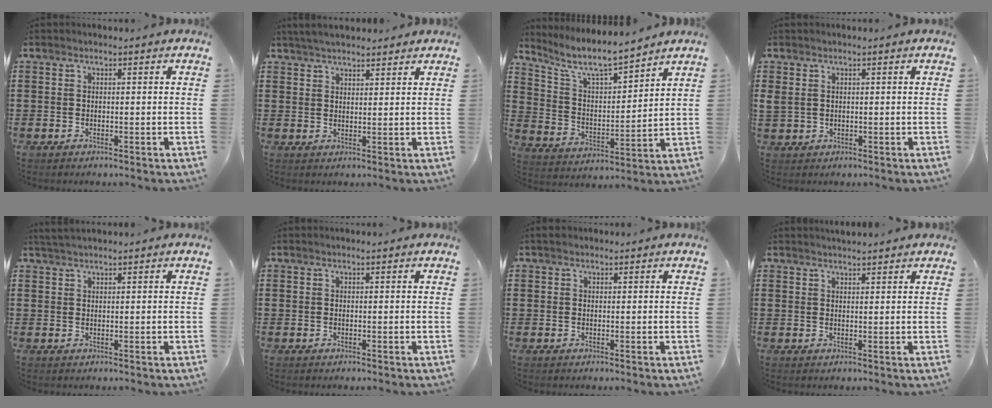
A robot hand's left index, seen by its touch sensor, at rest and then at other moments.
{"total": 3.2, "force": [3.1, 0.4, 0.9], "torque": [-0.024, 0.000, 0.059]}
{"total": 8.1, "force": [7.0, 1.5, 4.0], "torque": [-0.105, -0.041, 0.120]}
{"total": 1.2, "force": [0.6, 0.9, 0.5], "torque": [-0.014, 0.005, 0.011]}
{"total": 1.5, "force": [1.3, 0.0, 0.6], "torque": [-0.013, 0.000, 0.026]}
{"total": 0.0}
{"total": 0.7, "force": [0.5, 0.4, 0.3], "torque": [-0.007, 0.004, 0.009]}
{"total": 1.6, "force": [1.5, 0.2, 0.2], "torque": [-0.008, 0.004, 0.030]}